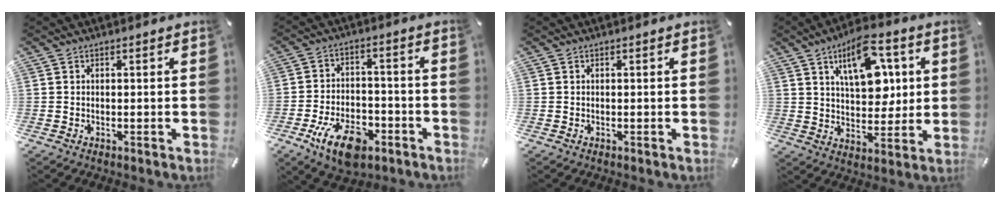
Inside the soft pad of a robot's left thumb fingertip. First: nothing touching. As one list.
[{"total": 11.9, "force": [-6.2, 6.5, 7.9], "torque": [-0.139, 0.030, -0.107]}, {"total": 0.0}, {"total": 14.5, "force": [5.9, 8.1, 10.6], "torque": [-0.156, -0.008, 0.102]}]